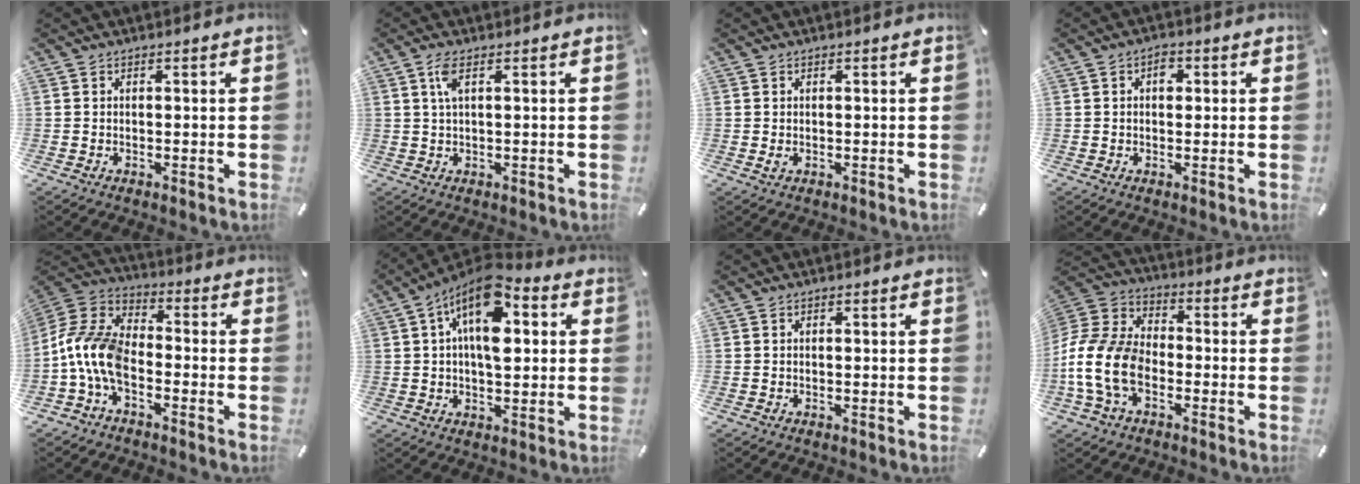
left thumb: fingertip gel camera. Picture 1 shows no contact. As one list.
[{"total": 3.6, "force": [1.3, 1.0, 3.2], "torque": [-0.071, 0.006, 0.020]}, {"total": 0.7, "force": [-0.1, 0.5, 0.5], "torque": [-0.008, 0.001, -0.001]}, {"total": 3.0, "force": [0.6, 1.9, 2.2], "torque": [-0.021, -0.002, 0.004]}, {"total": 11.6, "force": [-4.1, 7.1, 8.2], "torque": [-0.191, 0.003, -0.079]}, {"total": 14.0, "force": [4.6, 7.5, 10.9], "torque": [-0.183, -0.018, 0.078]}, {"total": 0.0}, {"total": 14.5, "force": [-5.7, 9.7, 9.1], "torque": [-0.208, 0.027, -0.108]}]